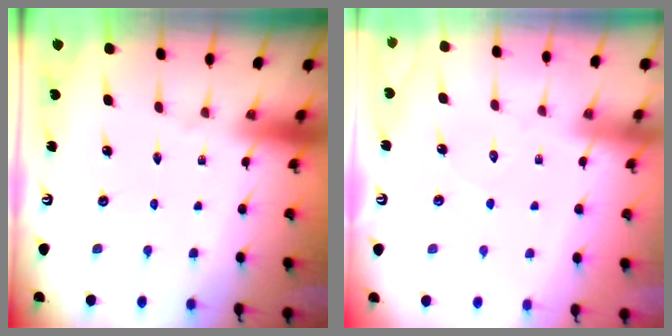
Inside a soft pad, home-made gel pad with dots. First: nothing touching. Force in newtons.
{"total": 3.9, "press": 3.8, "slide": 0.4}